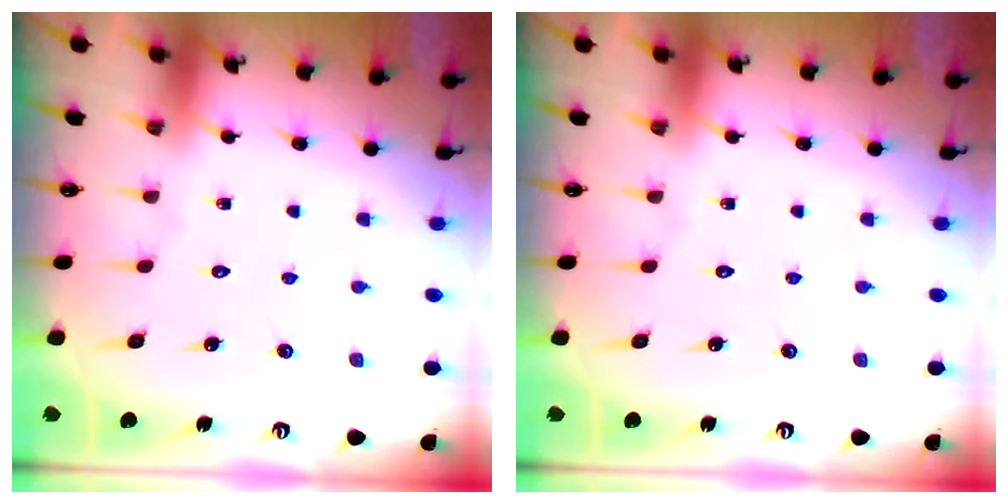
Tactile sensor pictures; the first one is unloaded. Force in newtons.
{"total": 0.0}